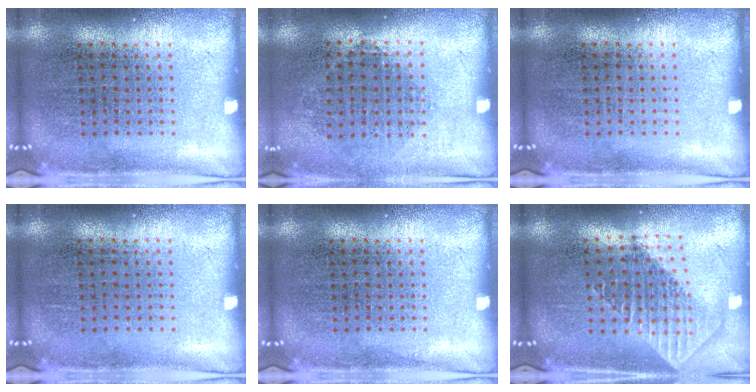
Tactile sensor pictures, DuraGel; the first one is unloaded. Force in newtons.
{"total": 0.8, "press": 0.8, "slide": 0.3}
{"total": 0.0}
{"total": 0.0}
{"total": 0.0}
{"total": 2.0, "press": 1.6, "slide": 1.2}